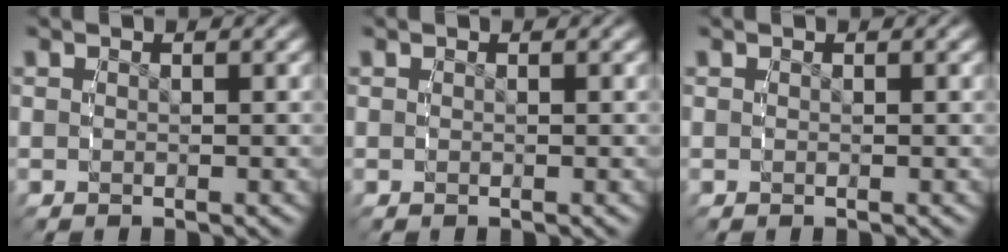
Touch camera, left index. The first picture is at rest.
{"total": 0.0}
{"total": 0.0}